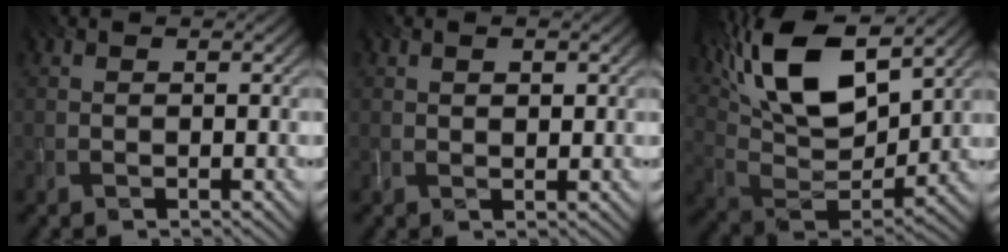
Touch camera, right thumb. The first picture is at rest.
{"total": 1.5, "force": [0.7, 0.8, 1.1], "torque": [-0.021, 0.000, 0.015]}
{"total": 17.0, "force": [9.0, 7.2, 12.5], "torque": [-0.262, 0.016, 0.153]}